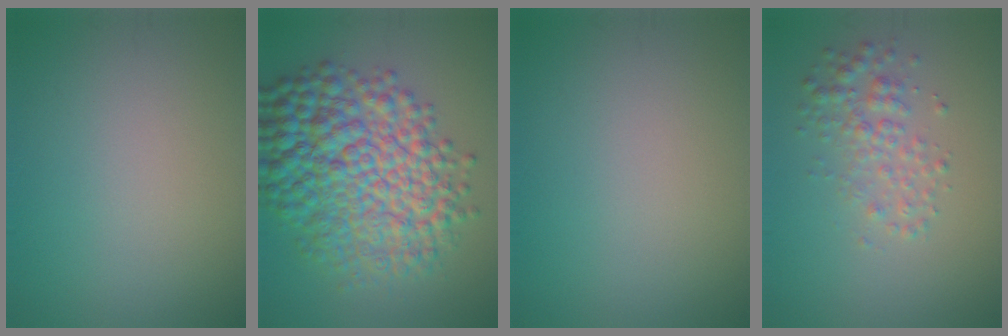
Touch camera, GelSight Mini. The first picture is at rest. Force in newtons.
{"total": 11.0, "press": 11.0, "slide": 0.1}
{"total": 0.0}
{"total": 2.6, "press": 2.6, "slide": 0.0}